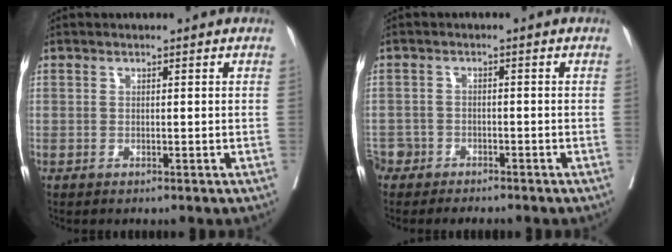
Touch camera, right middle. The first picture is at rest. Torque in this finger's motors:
{"motor_torque": [-0.22, -0.36, -0.06, -0.01]}